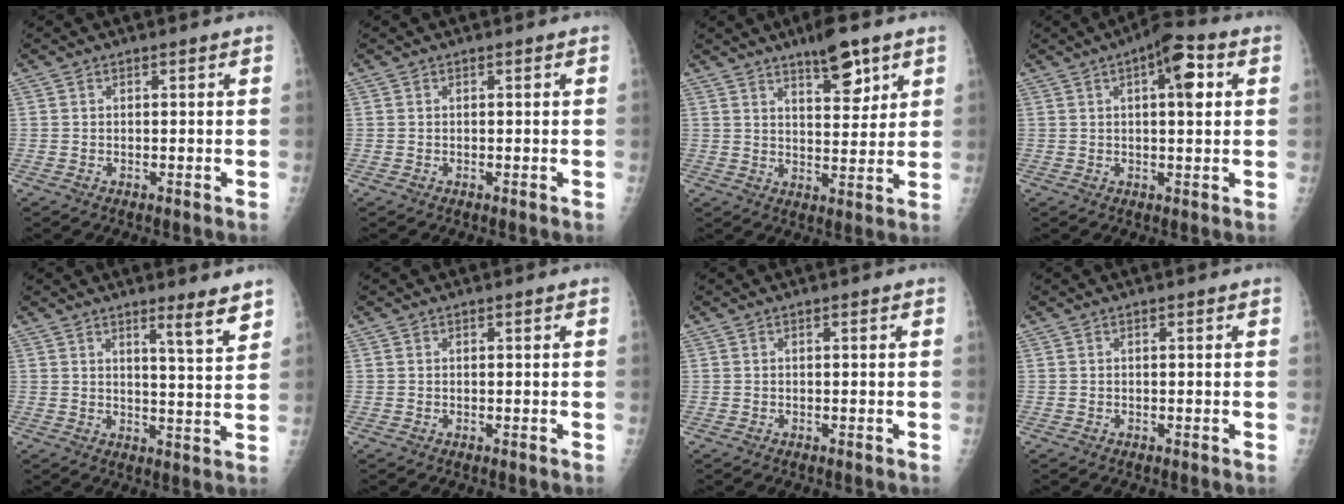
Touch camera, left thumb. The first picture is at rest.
{"total": 0.0}
{"total": 8.4, "force": [5.4, 2.8, 5.8], "torque": [-0.069, -0.035, 0.083]}
{"total": 8.2, "force": [2.6, 3.0, 7.2], "torque": [-0.088, 0.008, 0.030]}
{"total": 5.9, "force": [4.4, 0.3, 4.0], "torque": [-0.046, -0.038, 0.059]}
{"total": 0.0}
{"total": 0.0}
{"total": 0.0}